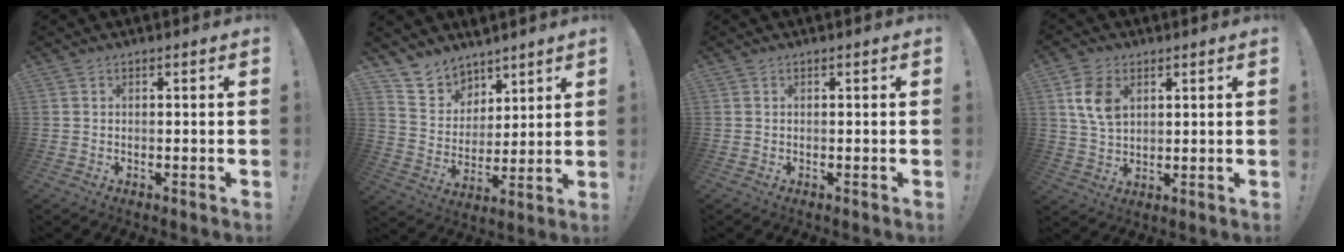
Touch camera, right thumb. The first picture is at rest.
{"total": 9.5, "force": [7.7, 5.5, 0.4], "torque": [-0.018, -0.077, 0.154]}
{"total": 0.0}
{"total": 9.8, "force": [3.7, 6.8, 6.0], "torque": [-0.108, 0.001, 0.073]}